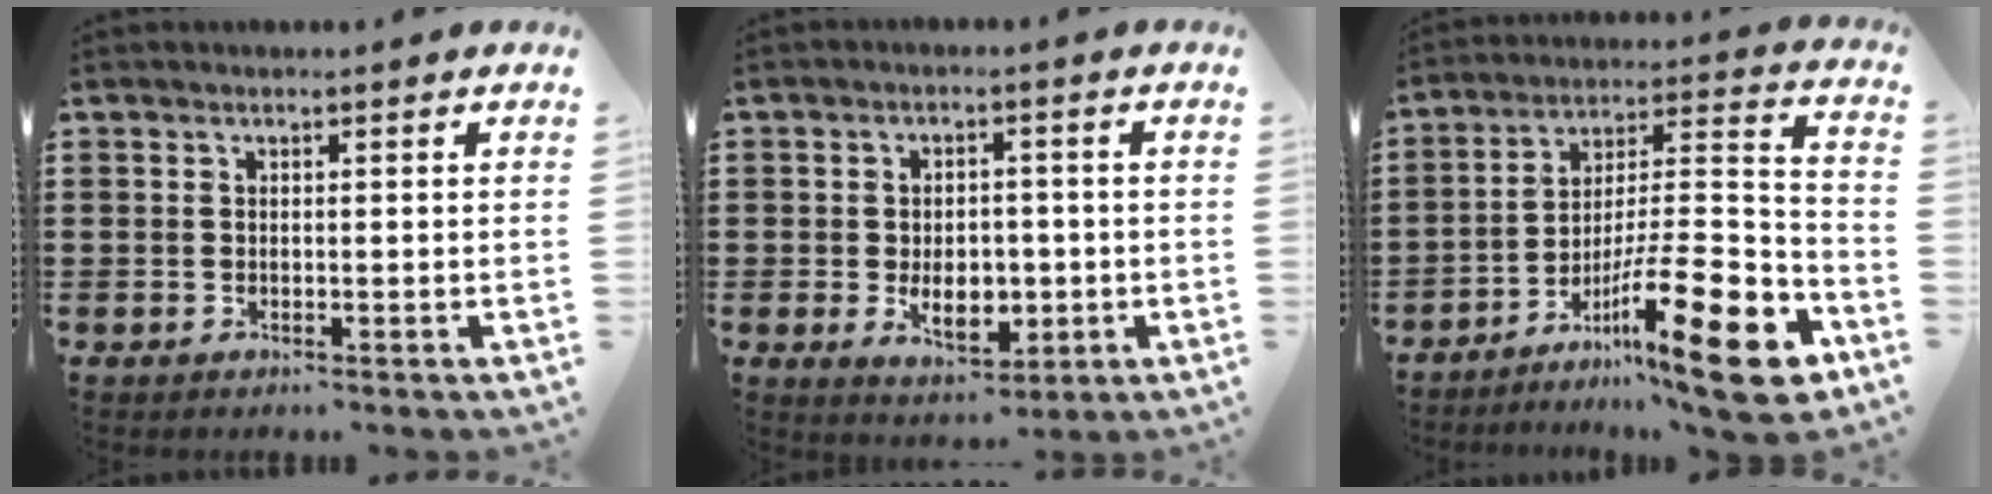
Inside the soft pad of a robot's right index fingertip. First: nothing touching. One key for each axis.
{"total": 6.2, "fx": -1.4, "fy": 4.0, "fz": 4.5, "tx": -0.067, "ty": 0.005, "tz": -0.028}
{"total": 19.6, "fx": -11.1, "fy": 3.3, "fz": 15.8, "tx": -0.239, "ty": 0.038, "tz": -0.182}